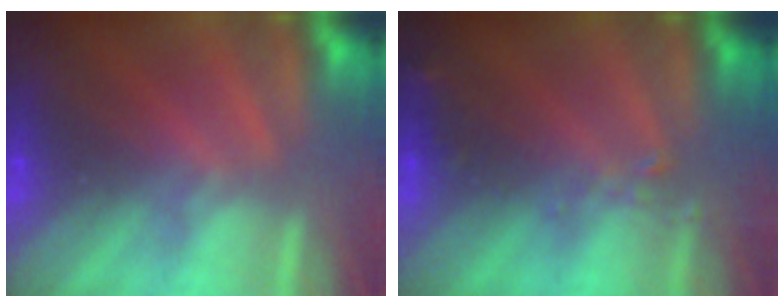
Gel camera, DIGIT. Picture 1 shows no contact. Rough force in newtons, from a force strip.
{"total": 2.4}